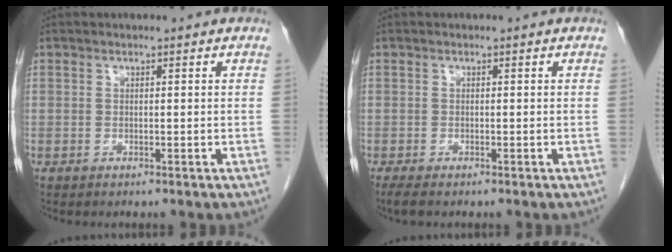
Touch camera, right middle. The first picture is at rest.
{"total": 1.9, "force": [-1.5, 0.4, 1.1], "torque": [-0.025, -0.008, -0.023]}